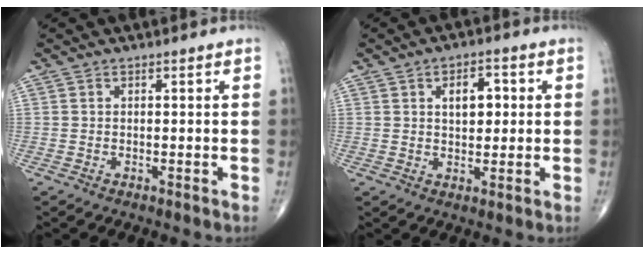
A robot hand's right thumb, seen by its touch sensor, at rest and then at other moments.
{"total": 5.8, "force": [1.5, 3.4, 4.5], "torque": [-0.045, 0.001, 0.021]}